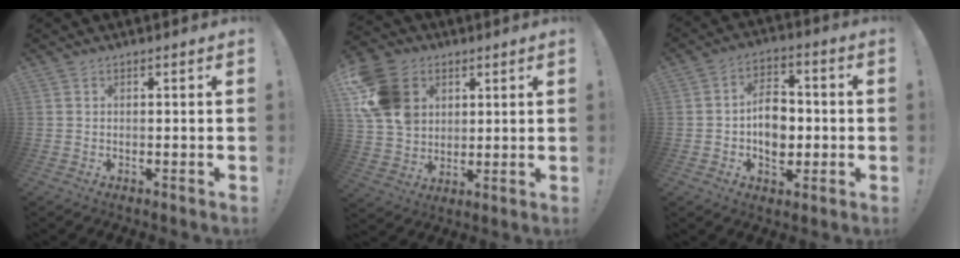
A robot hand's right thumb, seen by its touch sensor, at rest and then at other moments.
{"total": 16.5, "force": [5.6, 13.1, 8.4], "torque": [-0.159, -0.014, 0.115]}
{"total": 10.5, "force": [-0.9, 7.9, 6.8], "torque": [-0.098, 0.006, -0.012]}